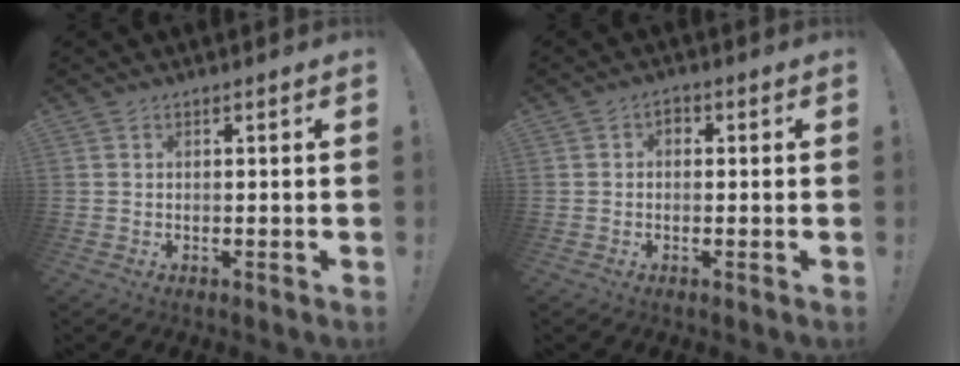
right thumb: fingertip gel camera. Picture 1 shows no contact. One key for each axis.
{"total": 2.0, "fx": -0.5, "fy": 1.5, "fz": 1.3, "tx": -0.021, "ty": 0.007, "tz": -0.009}